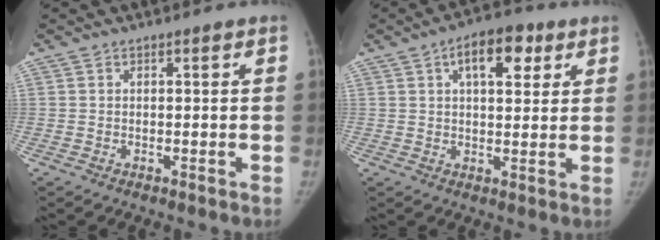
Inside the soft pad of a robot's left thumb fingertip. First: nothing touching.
{"total": 9.9, "force": [4.3, 5.0, 7.4], "torque": [-0.083, -0.001, 0.061]}